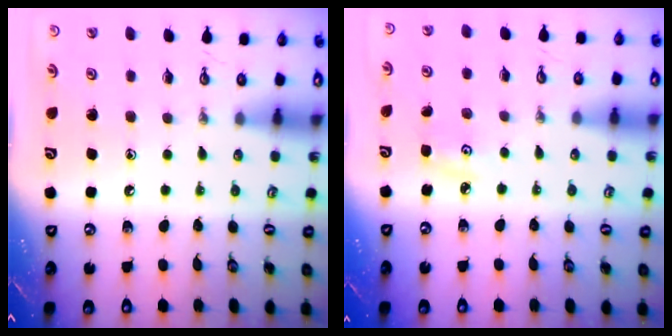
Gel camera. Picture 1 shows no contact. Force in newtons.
{"total": 3.0, "press": 2.9, "slide": 0.4}